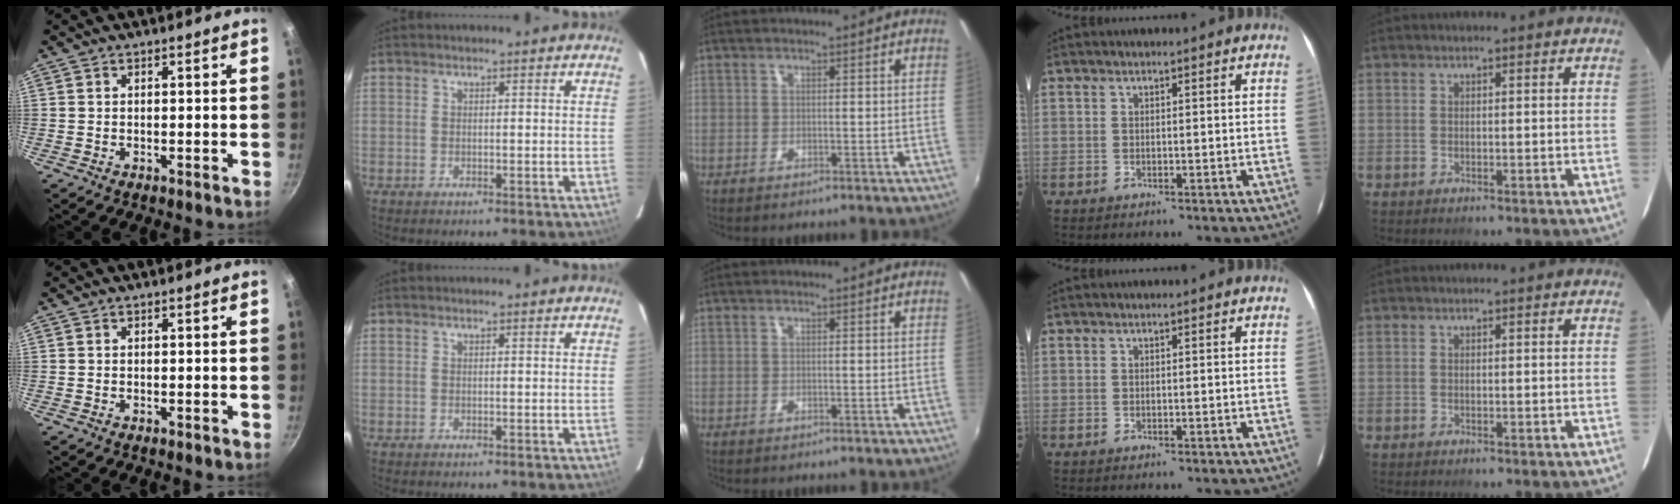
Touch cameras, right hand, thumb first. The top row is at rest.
{}